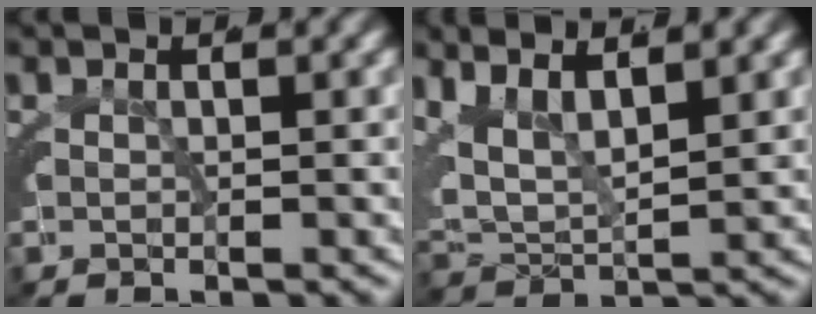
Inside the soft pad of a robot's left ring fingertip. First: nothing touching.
{"total": 8.2, "force": [2.4, 6.1, 5.0], "torque": [-0.126, -0.011, 0.039]}